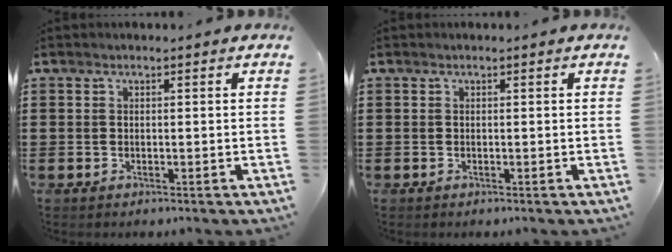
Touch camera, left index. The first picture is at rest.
{"total": 0.0}